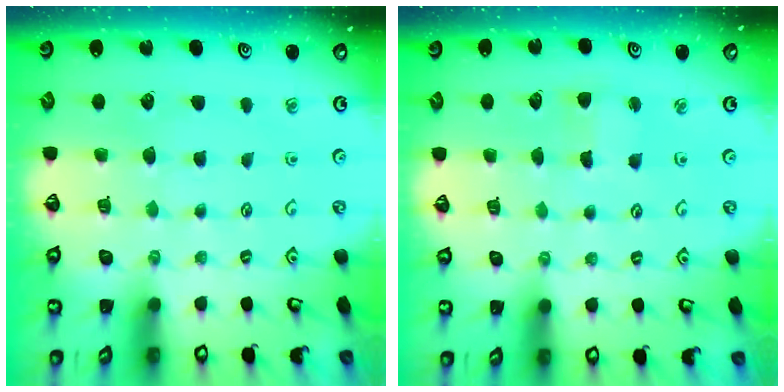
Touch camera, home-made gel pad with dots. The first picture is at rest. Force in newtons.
{"total": 2.5, "press": 2.4, "slide": 0.4}